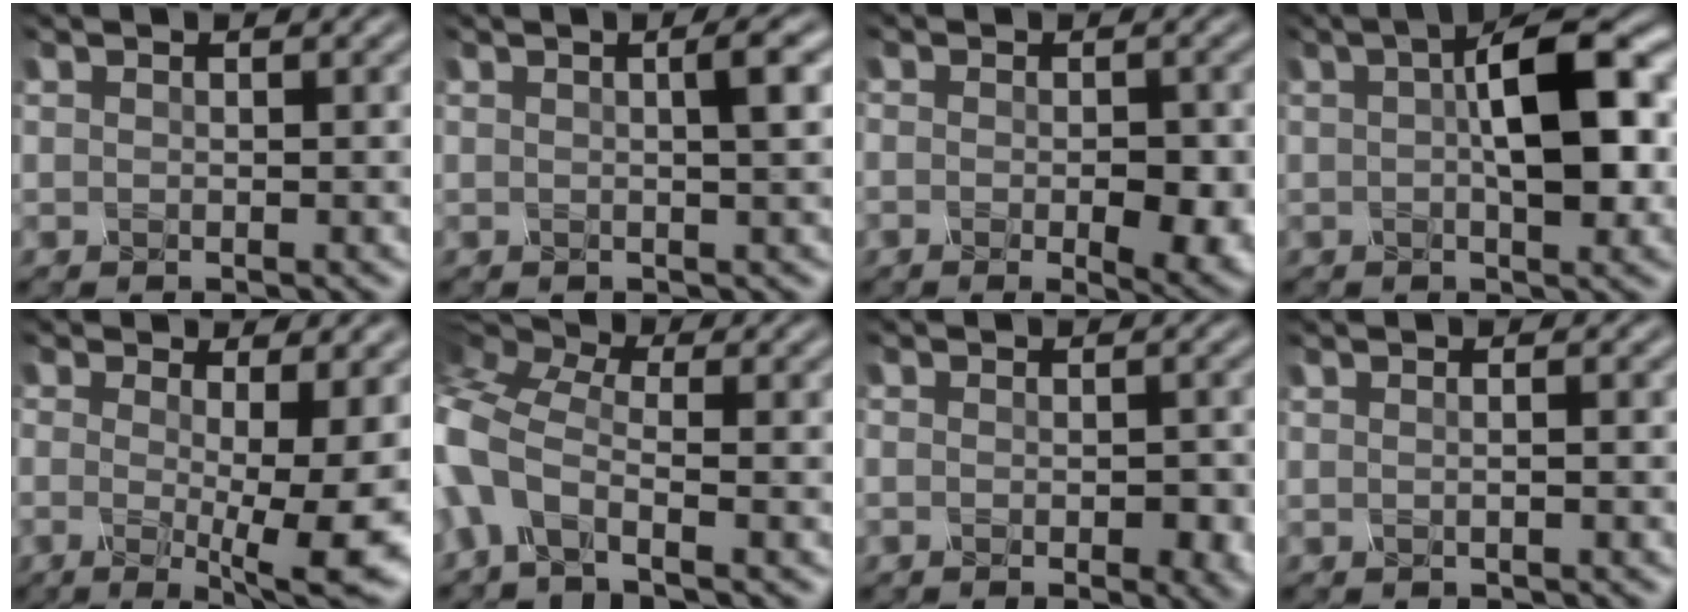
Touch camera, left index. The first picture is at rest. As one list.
[{"total": 2.6, "force": [0.5, 0.6, 2.5], "torque": [-0.029, 0.009, -0.002]}, {"total": 4.8, "force": [-1.3, 1.8, 4.2], "torque": [-0.061, -0.012, -0.016]}, {"total": 8.6, "force": [1.0, 3.6, 7.7], "torque": [-0.119, 0.014, 0.008]}, {"total": 8.7, "force": [-0.5, 1.8, 8.5], "torque": [-0.102, -0.018, -0.015]}, {"total": 7.7, "force": [-2.4, 4.2, 6.1], "torque": [-0.165, 0.006, -0.073]}, {"total": 3.3, "force": [-0.9, 1.5, 2.8], "torque": [-0.036, -0.006, -0.011]}, {"total": 1.9, "force": [0.5, 0.9, 1.7], "torque": [-0.008, 0.012, -0.024]}]